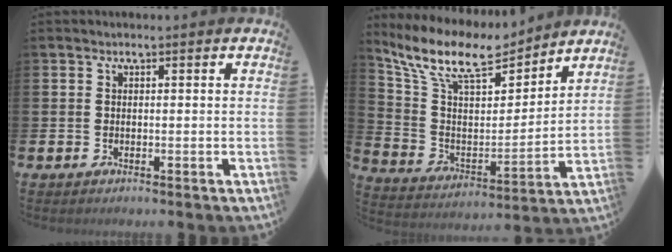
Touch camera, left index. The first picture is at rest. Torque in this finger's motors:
{"motor_torque": [1.07, -1.07, 0.30, 0.21]}